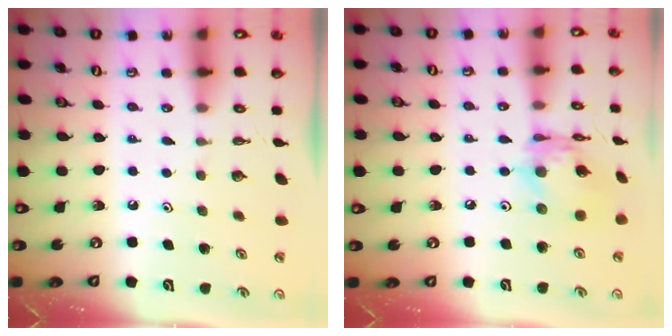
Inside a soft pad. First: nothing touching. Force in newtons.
{"total": 11.6, "press": 11.6, "slide": 1.0}